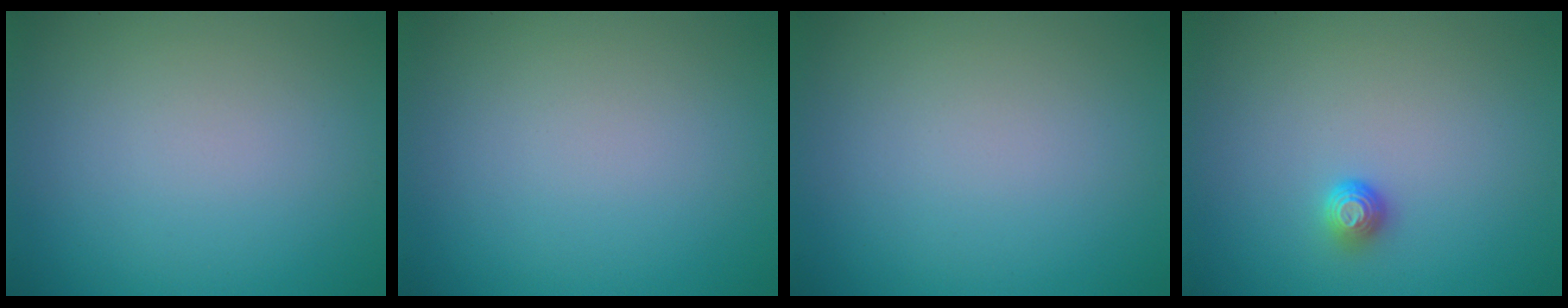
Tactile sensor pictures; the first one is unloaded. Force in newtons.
{"total": 0.0}
{"total": 0.0}
{"total": 1.2, "press": 1.0, "slide": 0.6}